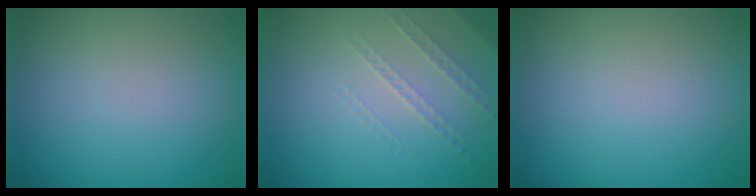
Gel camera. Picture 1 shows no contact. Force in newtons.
{"total": 1.3, "press": 0.9, "slide": 0.9}
{"total": 0.0}